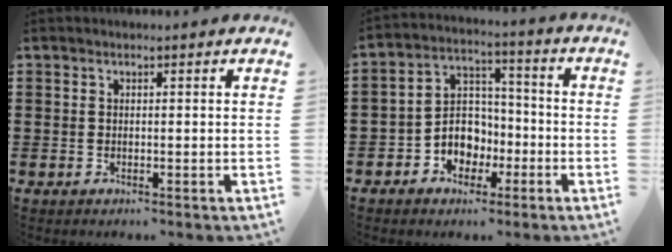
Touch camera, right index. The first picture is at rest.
{"total": 6.1, "force": [-2.7, 5.1, 2.1], "torque": [-0.037, 0.016, -0.050]}